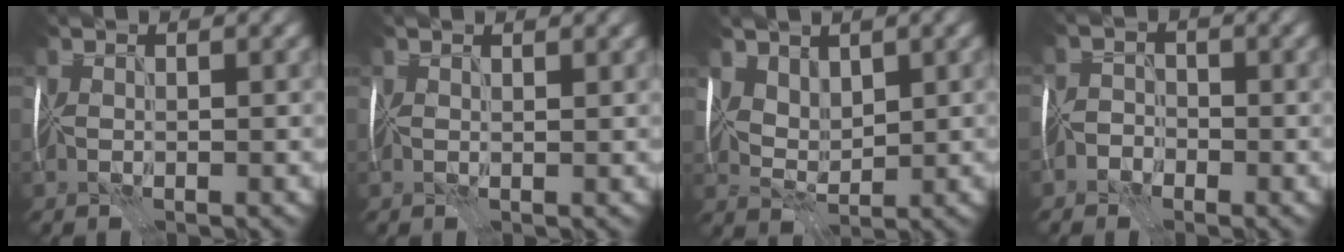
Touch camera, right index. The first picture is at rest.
{"total": 1.9, "force": [1.5, 0.9, 0.6], "torque": [-0.012, 0.009, 0.015]}
{"total": 3.2, "force": [2.2, 2.0, 1.2], "torque": [-0.031, -0.011, 0.055]}
{"total": 2.2, "force": [-2.1, 0.6, -0.5], "torque": [0.033, 0.009, -0.043]}